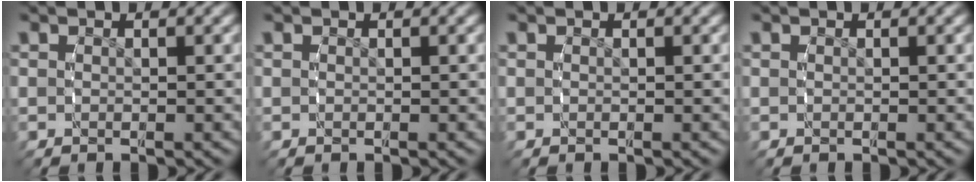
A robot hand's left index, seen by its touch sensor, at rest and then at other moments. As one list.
[{"total": 0.0}, {"total": 0.0}, {"total": 0.0}]